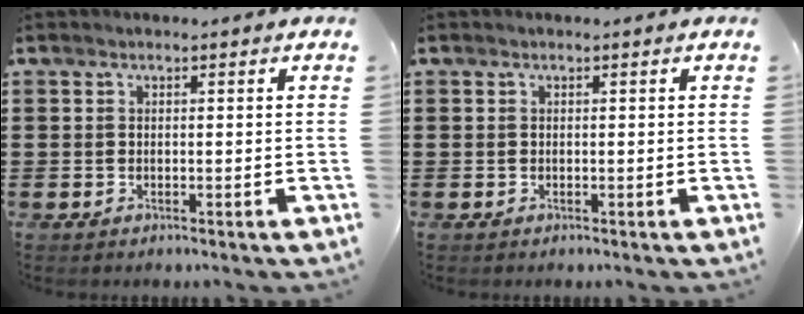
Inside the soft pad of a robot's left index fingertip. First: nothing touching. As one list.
[{"total": 0.0}]